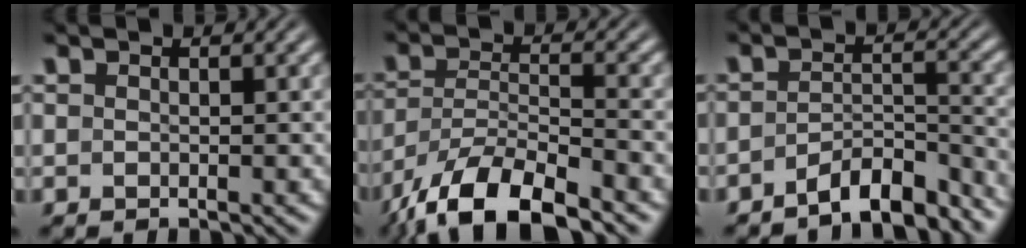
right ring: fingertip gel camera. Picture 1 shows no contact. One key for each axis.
{"total": 9.3, "fx": -6.1, "fy": 4.5, "fz": 5.4, "tx": -0.105, "ty": -0.035, "tz": -0.083}
{"total": 6.5, "fx": -5.8, "fy": 1.5, "fz": 2.4, "tx": -0.031, "ty": -0.016, "tz": -0.087}